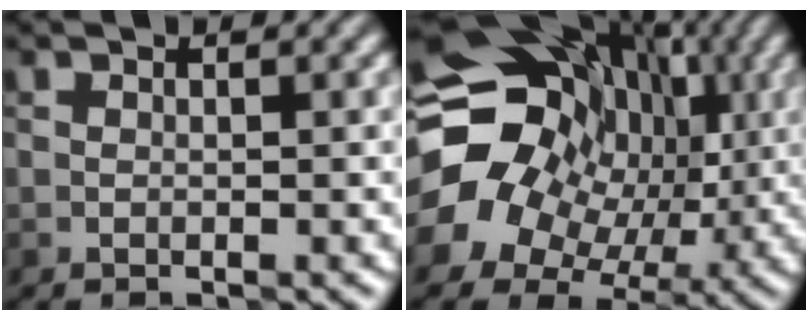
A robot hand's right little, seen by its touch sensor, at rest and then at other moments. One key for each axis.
{"total": 18.8, "fx": 0.8, "fy": 16.7, "fz": 8.5, "tx": -0.177, "ty": 0.020, "tz": 0.004}